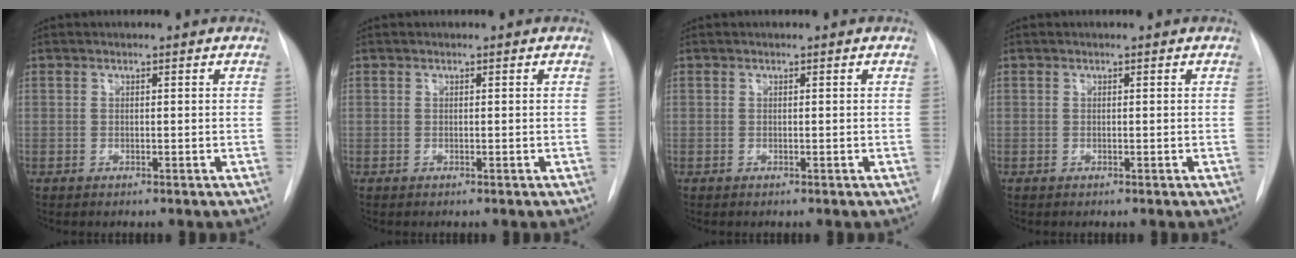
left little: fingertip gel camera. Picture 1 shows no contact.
{"total": 0.0}
{"total": 0.0}
{"total": 0.0}